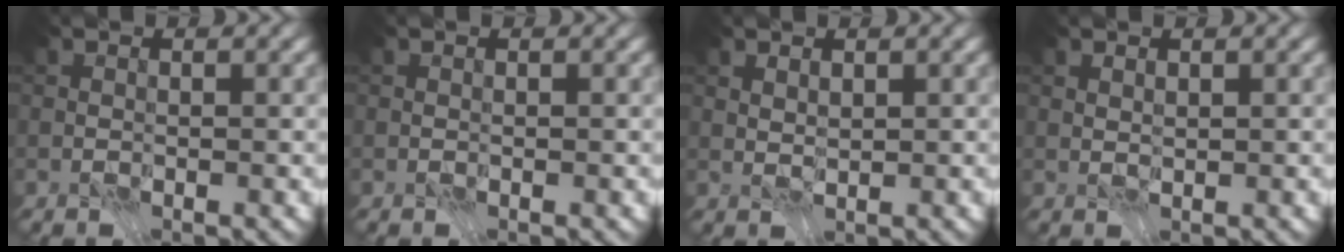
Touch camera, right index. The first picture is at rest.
{"total": 0.0}
{"total": 1.0, "force": [0.6, 0.4, 0.6], "torque": [-0.011, -0.004, 0.013]}
{"total": 0.6, "force": [0.4, 0.2, 0.4], "torque": [-0.007, -0.002, 0.009]}